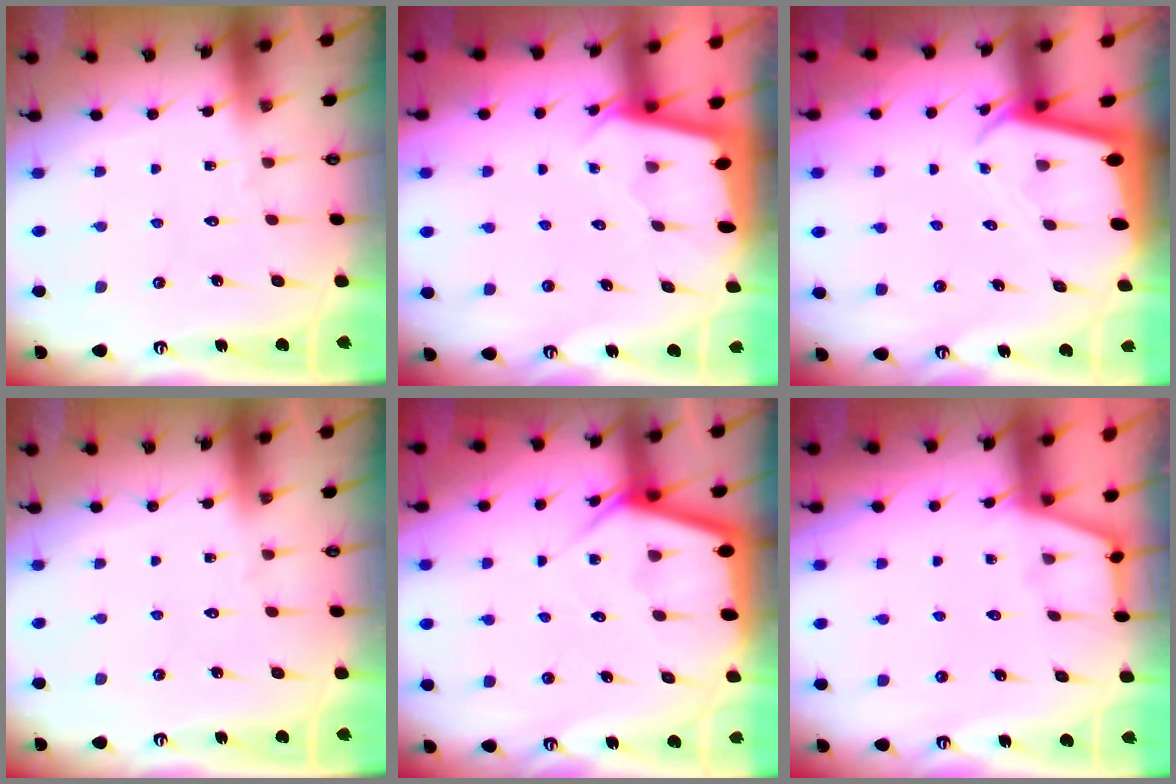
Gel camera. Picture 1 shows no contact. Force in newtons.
{"total": 1.6, "press": 1.6, "slide": 0.1}
{"total": 2.2, "press": 2.2, "slide": 0.2}
{"total": 0.0}
{"total": 6.2, "press": 6.2, "slide": 0.5}
{"total": 2.1, "press": 2.1, "slide": 0.3}